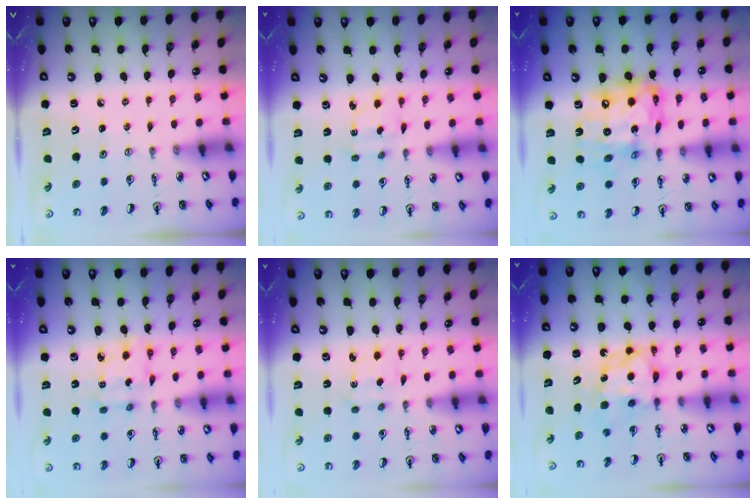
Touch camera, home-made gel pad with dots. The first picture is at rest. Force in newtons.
{"total": 2.2, "press": 2.1, "slide": 0.6}
{"total": 17.1, "press": 17.1, "slide": 1.8}
{"total": 4.6, "press": 4.6, "slide": 0.3}
{"total": 2.4, "press": 2.3, "slide": 0.4}
{"total": 7.2, "press": 7.2, "slide": 0.3}